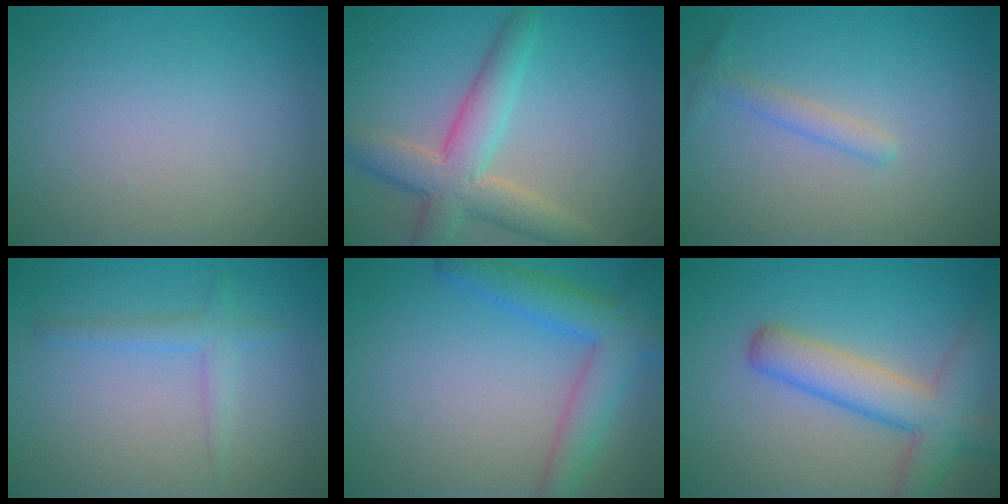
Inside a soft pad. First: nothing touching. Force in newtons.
{"total": 5.7, "press": 5.7, "slide": 0.4}
{"total": 1.5, "press": 1.5, "slide": 0.1}
{"total": 1.7, "press": 1.7, "slide": 0.0}
{"total": 5.1, "press": 5.0, "slide": 0.3}
{"total": 6.2, "press": 6.2, "slide": 0.4}